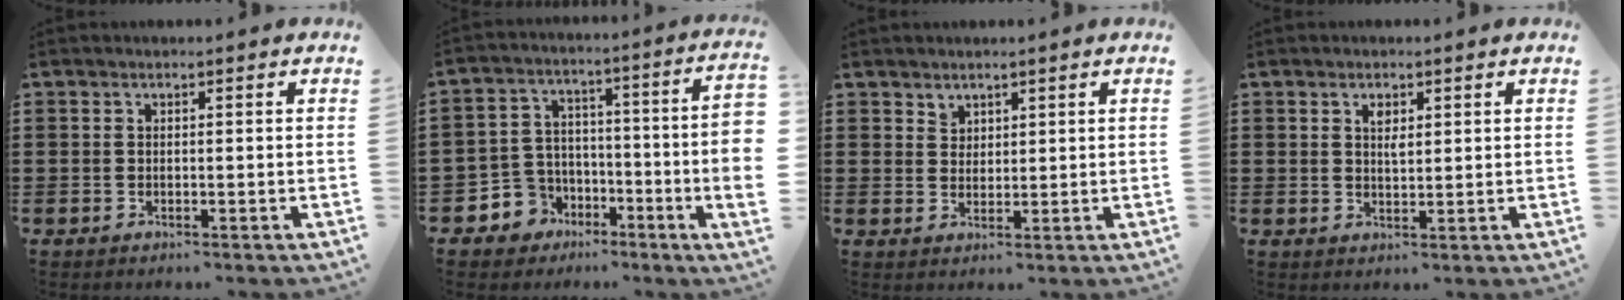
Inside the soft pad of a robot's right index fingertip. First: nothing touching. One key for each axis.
{"total": 6.6, "fx": -4.5, "fy": 3.8, "fz": 2.9, "tx": -0.075, "ty": 0.007, "tz": -0.088}
{"total": 2.0, "fx": 1.6, "fy": 1.2, "fz": 0.1, "tx": -0.005, "ty": 0.002, "tz": 0.033}
{"total": 1.9, "fx": 0.9, "fy": 0.8, "fz": 1.5, "tx": -0.025, "ty": 0.000, "tz": 0.013}